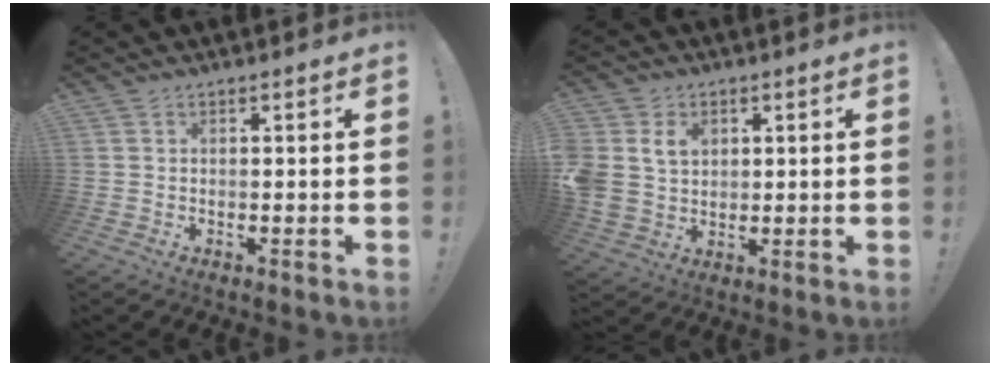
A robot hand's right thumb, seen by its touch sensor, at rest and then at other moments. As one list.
[{"total": 9.2, "force": [3.4, 7.4, 4.2], "torque": [-0.086, -0.009, 0.068]}]